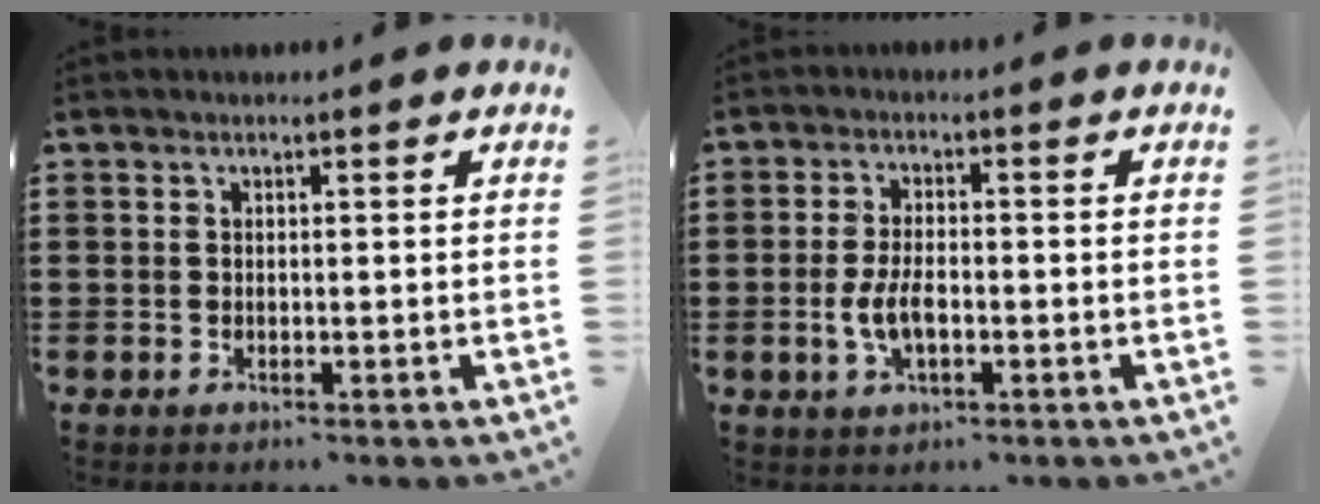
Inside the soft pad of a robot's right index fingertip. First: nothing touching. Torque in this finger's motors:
{"motor_torque": [0.97, -0.31, 0.51, 0.15]}